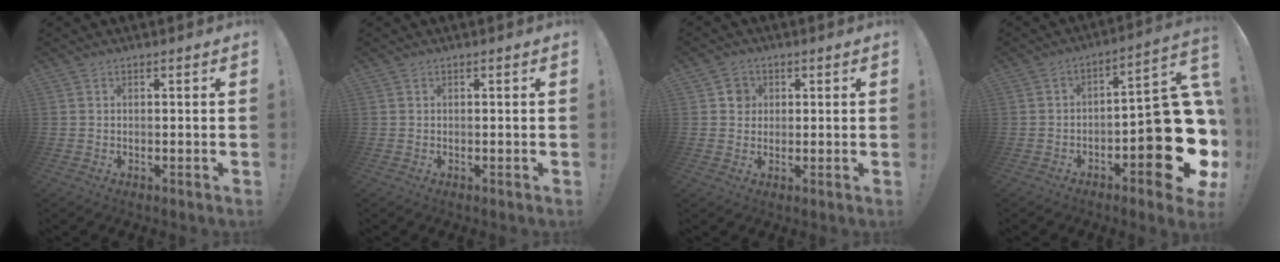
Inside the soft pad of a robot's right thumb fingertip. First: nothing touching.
{"total": 0.0}
{"total": 3.9, "force": [0.9, 3.7, 1.0], "torque": [-0.009, 0.003, 0.015]}
{"total": 20.5, "force": [-6.2, 7.1, 18.2], "torque": [-0.207, 0.027, -0.091]}